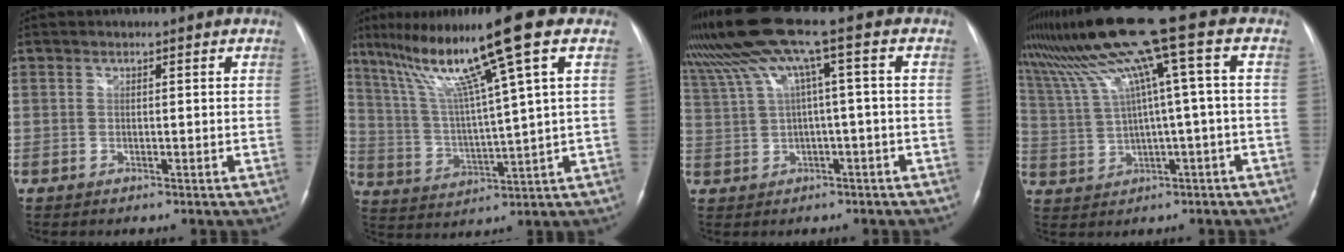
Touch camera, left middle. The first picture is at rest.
{"total": 16.5, "force": [8.8, -1.8, 13.8], "torque": [-0.239, 0.019, 0.149]}
{"total": 9.5, "force": [3.8, -0.8, 8.7], "torque": [-0.174, 0.051, 0.082]}
{"total": 12.6, "force": [5.8, -1.6, 11.1], "torque": [-0.207, 0.036, 0.113]}